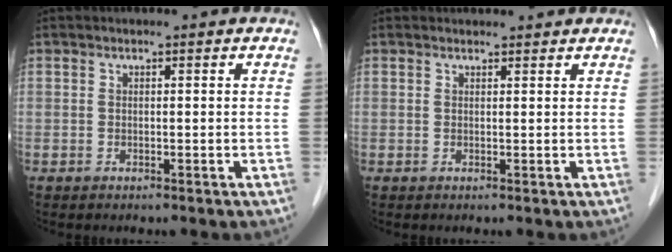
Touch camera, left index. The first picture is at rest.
{"total": 2.4, "force": [2.3, 0.5, 0.2], "torque": [-0.009, 0.012, 0.028]}